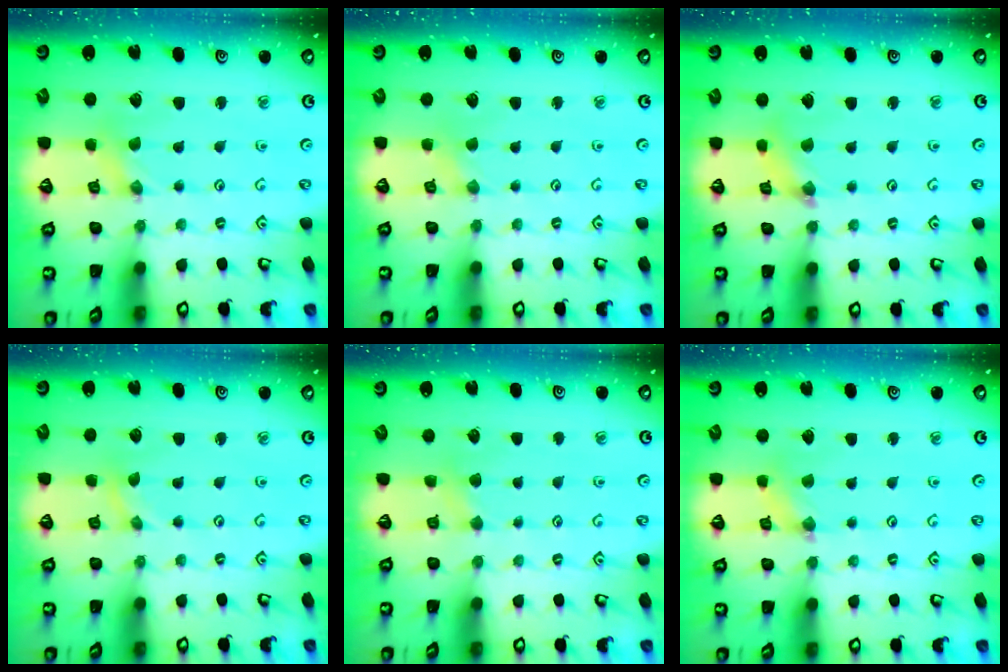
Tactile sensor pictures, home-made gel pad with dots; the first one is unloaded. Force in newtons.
{"total": 0.5, "press": 0.5, "slide": 0.1}
{"total": 2.5, "press": 2.5, "slide": 0.2}
{"total": 0.0}
{"total": 2.5, "press": 2.5, "slide": 0.4}
{"total": 1.3, "press": 1.3, "slide": 0.3}